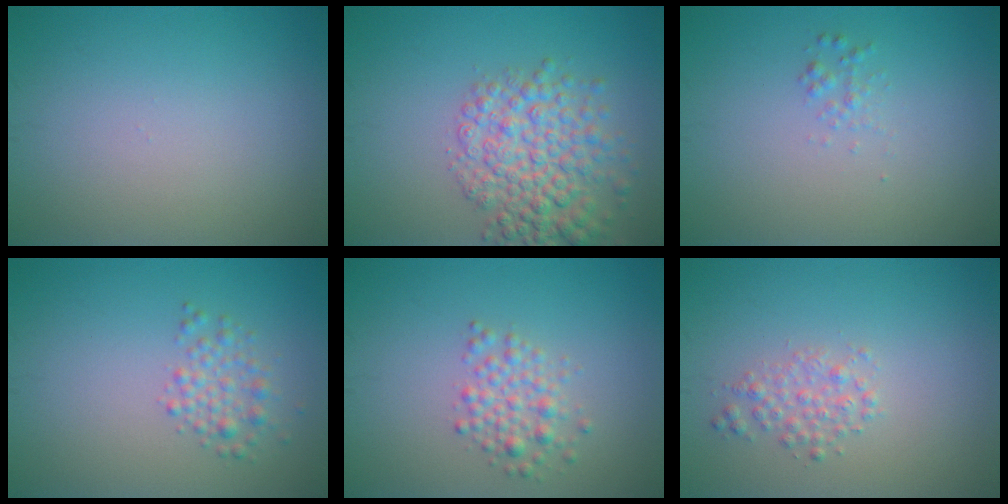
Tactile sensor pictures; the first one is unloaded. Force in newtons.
{"total": 6.3, "press": 6.2, "slide": 0.2}
{"total": 0.9, "press": 0.9, "slide": 0.1}
{"total": 2.2, "press": 2.2, "slide": 0.1}
{"total": 2.5, "press": 2.5, "slide": 0.1}
{"total": 1.8, "press": 1.8, "slide": 0.1}